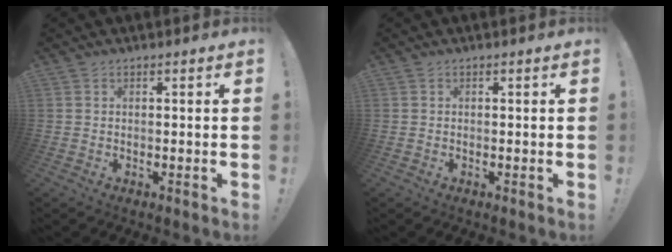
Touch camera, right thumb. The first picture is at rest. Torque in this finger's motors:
{"motor_torque": [-0.04, 0.10, 0.22, -0.32, 0.06]}